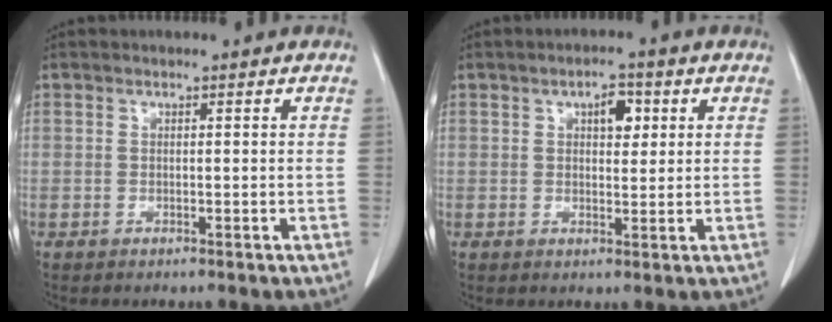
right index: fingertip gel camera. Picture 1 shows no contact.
{"total": 3.8, "force": [1.4, 1.8, 3.0], "torque": [-0.044, 0.005, 0.020]}